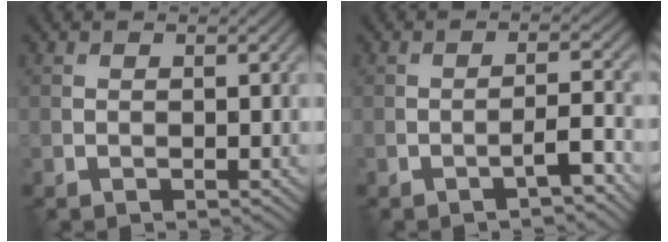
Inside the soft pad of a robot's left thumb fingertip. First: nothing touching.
{"total": 2.7, "force": [-1.6, 0.3, 2.1], "torque": [-0.035, 0.013, -0.033]}